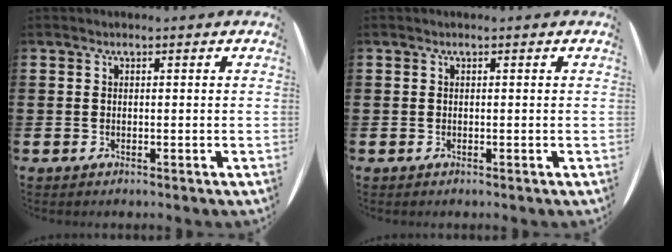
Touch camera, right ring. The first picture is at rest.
{"total": 0.0}